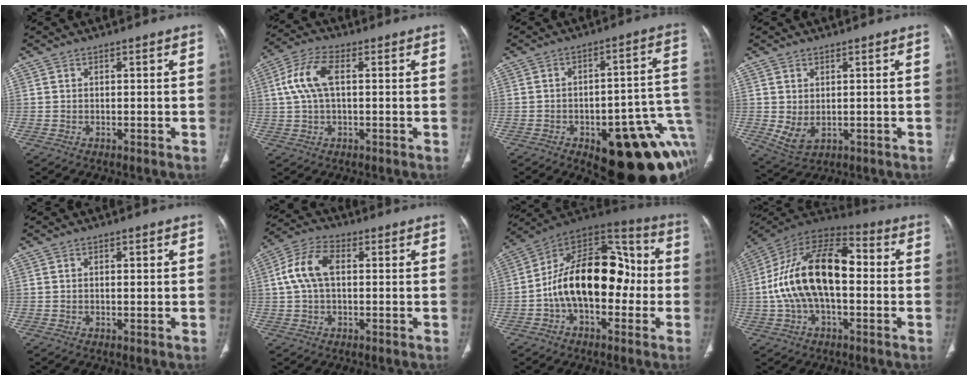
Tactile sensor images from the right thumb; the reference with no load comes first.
{"total": 8.1, "force": [1.3, 3.8, 7.1], "torque": [-0.164, 0.023, 0.023]}
{"total": 24.0, "force": [-7.9, 9.4, 20.6], "torque": [-0.192, 0.044, -0.084]}
{"total": 4.3, "force": [-0.1, 2.8, 3.2], "torque": [-0.064, -0.004, 0.017]}
{"total": 1.3, "force": [0.2, 0.6, 1.2], "torque": [-0.018, 0.004, 0.002]}
{"total": 8.6, "force": [1.1, 5.0, 6.9], "torque": [-0.147, 0.027, 0.019]}
{"total": 21.2, "force": [-2.1, 12.6, 16.9], "torque": [-0.247, 0.053, -0.042]}
{"total": 20.4, "force": [-0.3, 10.9, 17.2], "torque": [-0.313, 0.045, -0.011]}